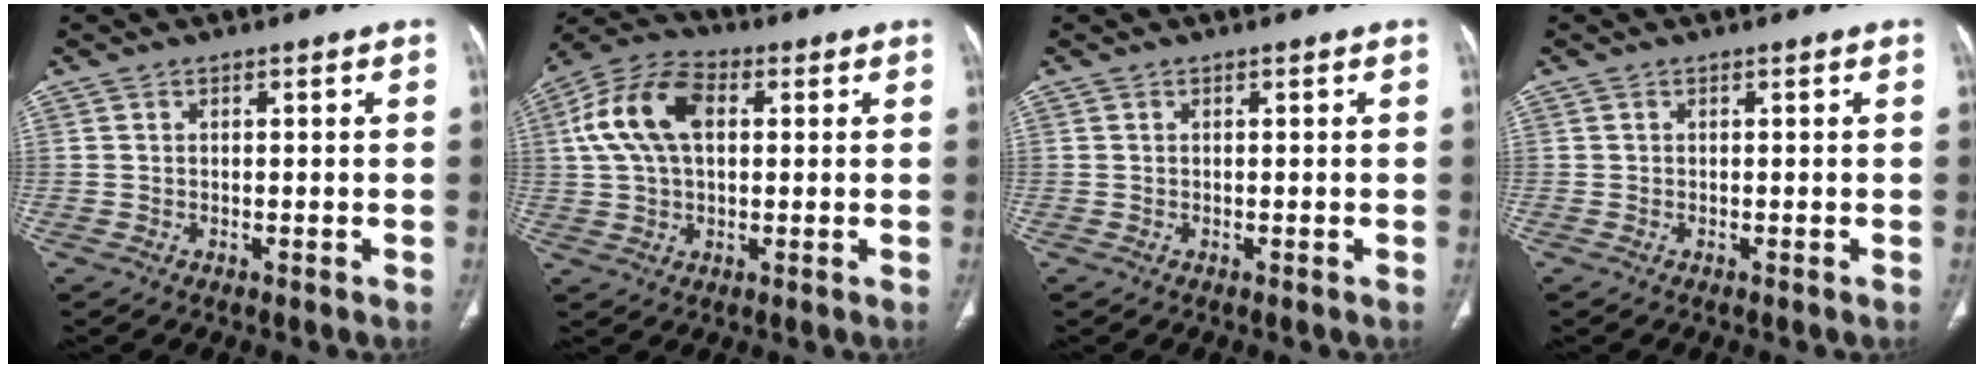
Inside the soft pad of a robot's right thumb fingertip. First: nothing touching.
{"total": 13.2, "force": [2.8, 8.1, 10.1], "torque": [-0.201, 0.026, 0.047]}
{"total": 0.0}
{"total": 0.0}